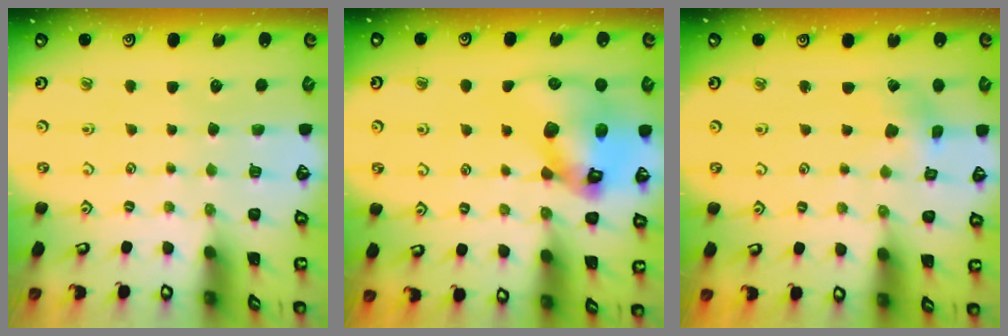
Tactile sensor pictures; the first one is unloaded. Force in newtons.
{"total": 16.1, "press": 16.0, "slide": 2.2}
{"total": 2.3, "press": 2.3, "slide": 0.5}